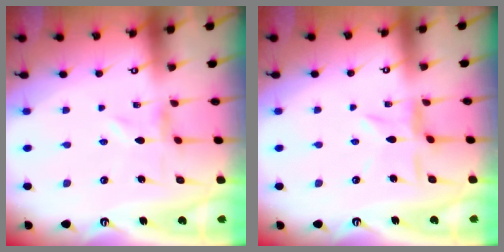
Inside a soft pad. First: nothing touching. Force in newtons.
{"total": 5.8, "press": 5.8, "slide": 0.6}